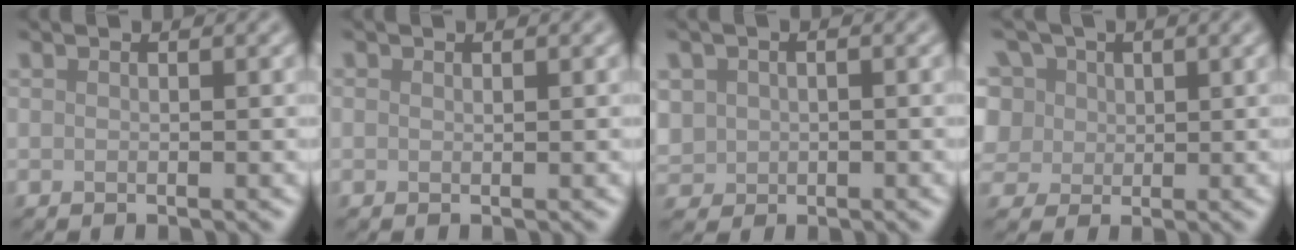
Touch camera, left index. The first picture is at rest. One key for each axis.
{"total": 0.0}
{"total": 2.3, "fx": 0.0, "fy": 2.2, "fz": 0.7, "tx": -0.011, "ty": -0.003, "tz": 0.003}
{"total": 10.1, "fx": 4.2, "fy": 7.6, "fz": 5.2, "tx": -0.103, "ty": 0.039, "tz": 0.046}